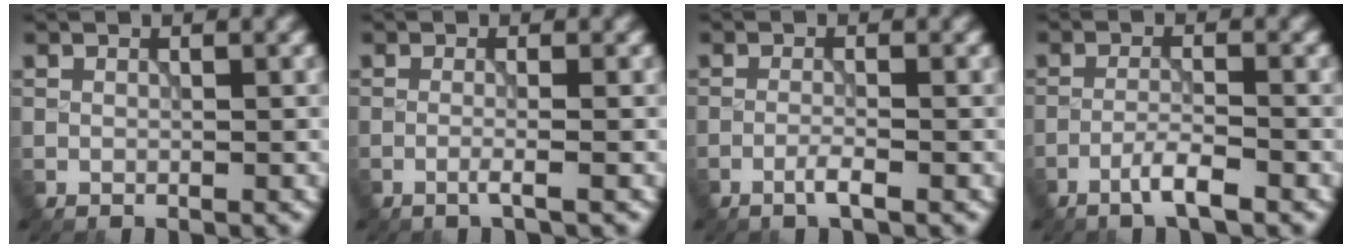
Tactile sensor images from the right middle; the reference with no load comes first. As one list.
[{"total": 1.6, "force": [-0.6, 0.3, 1.4], "torque": [-0.019, 0.000, -0.019]}, {"total": 1.6, "force": [-0.8, 0.2, 1.3], "torque": [-0.021, 0.005, -0.023]}, {"total": 2.7, "force": [-1.8, 0.2, 2.0], "torque": [-0.037, 0.007, -0.040]}]